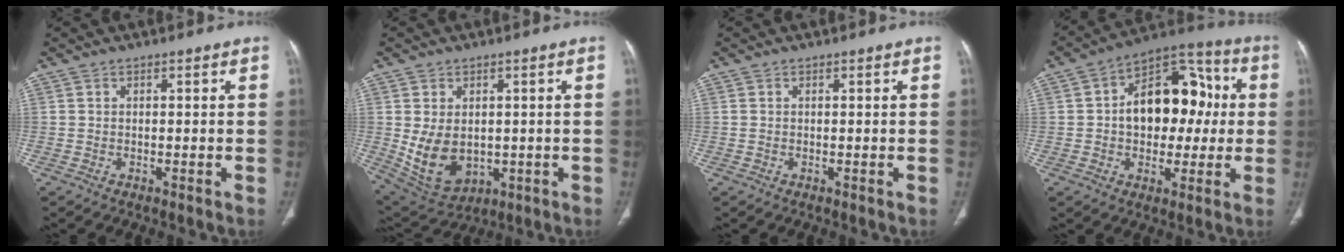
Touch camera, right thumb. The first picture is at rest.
{"total": 10.8, "force": [-0.6, 7.6, 7.7], "torque": [-0.119, -0.010, 0.021]}
{"total": 0.0}
{"total": 17.7, "force": [1.1, 11.7, 13.2], "torque": [-0.141, 0.038, 0.013]}